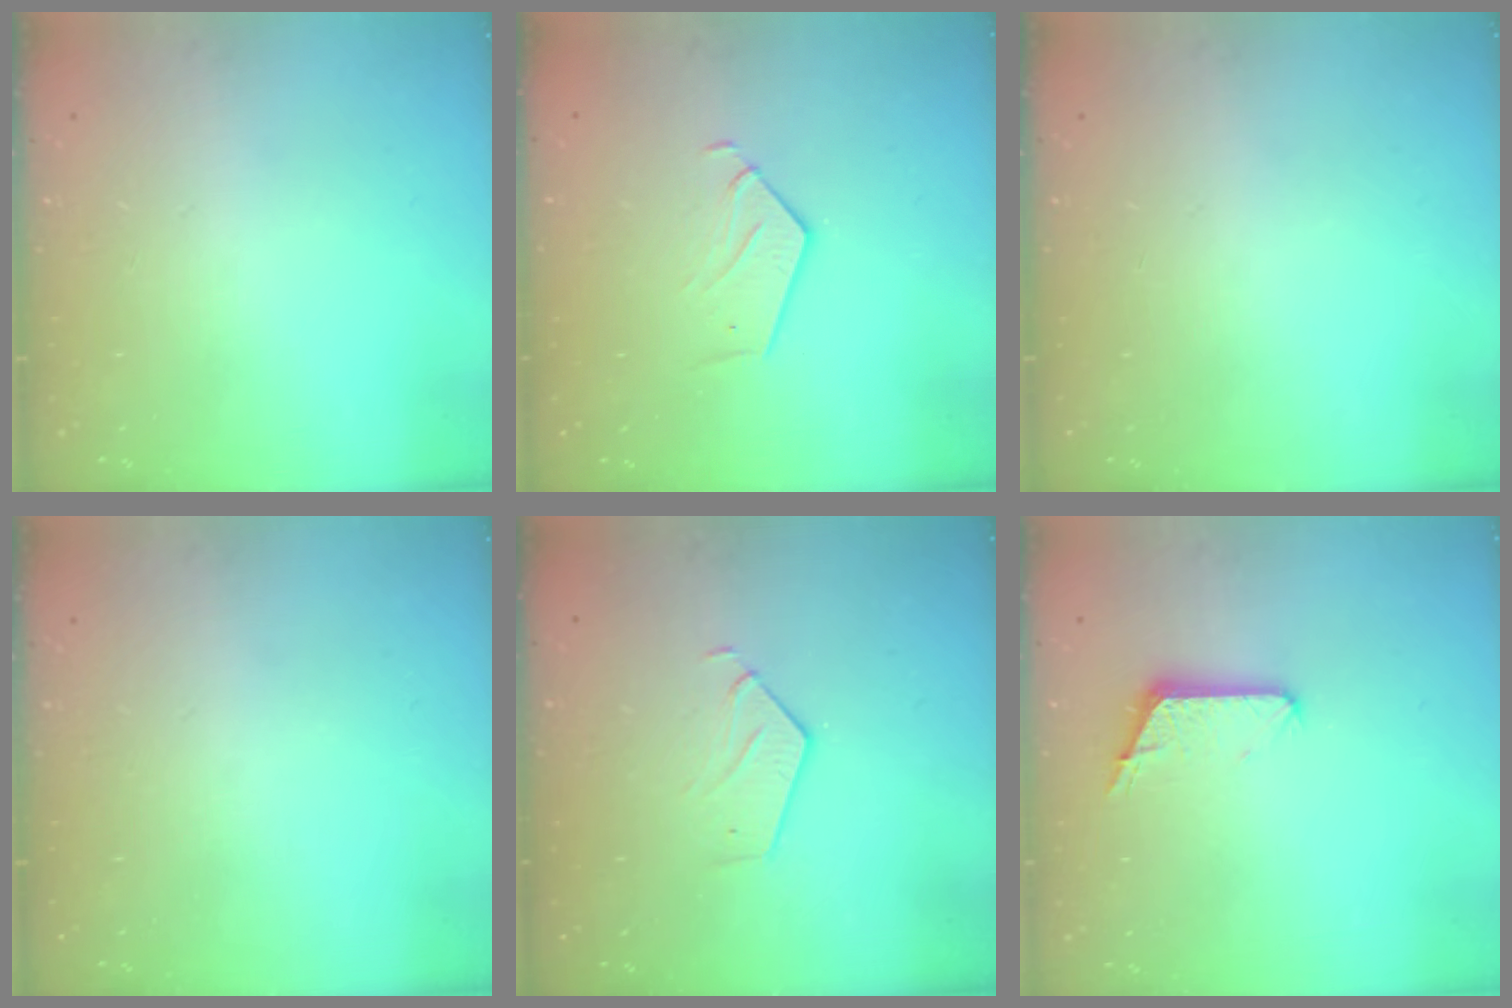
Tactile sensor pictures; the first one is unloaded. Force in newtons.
{"total": 2.8, "press": 2.8, "slide": 0.2}
{"total": 0.0}
{"total": 0.0}
{"total": 3.8, "press": 3.8, "slide": 0.3}
{"total": 6.3, "press": 6.3, "slide": 0.6}